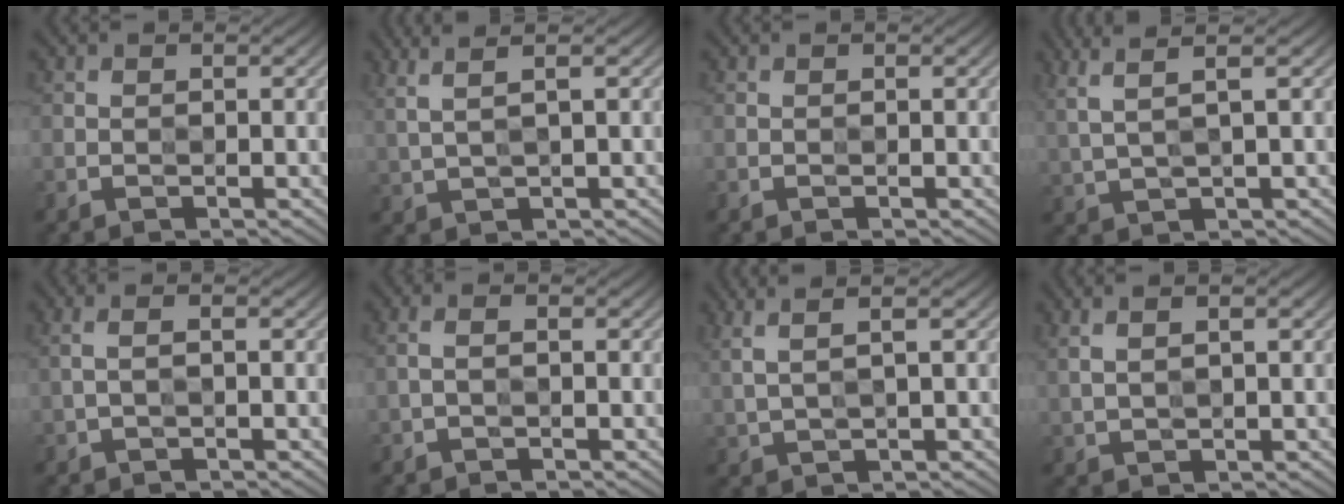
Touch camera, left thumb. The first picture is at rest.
{"total": 4.5, "force": [2.4, 1.1, 3.7], "torque": [-0.067, 0.014, 0.030]}
{"total": 0.0}
{"total": 5.3, "force": [2.7, 1.1, 4.4], "torque": [-0.096, 0.015, 0.056]}
{"total": 1.8, "force": [-0.1, 0.4, 1.7], "torque": [-0.038, 0.007, -0.005]}
{"total": 1.3, "force": [-0.3, 0.4, 1.3], "torque": [-0.029, 0.004, -0.009]}
{"total": 4.7, "force": [2.3, 1.2, 3.9], "torque": [-0.071, 0.013, 0.032]}
{"total": 3.7, "force": [1.9, 1.0, 3.0], "torque": [-0.051, 0.002, 0.027]}